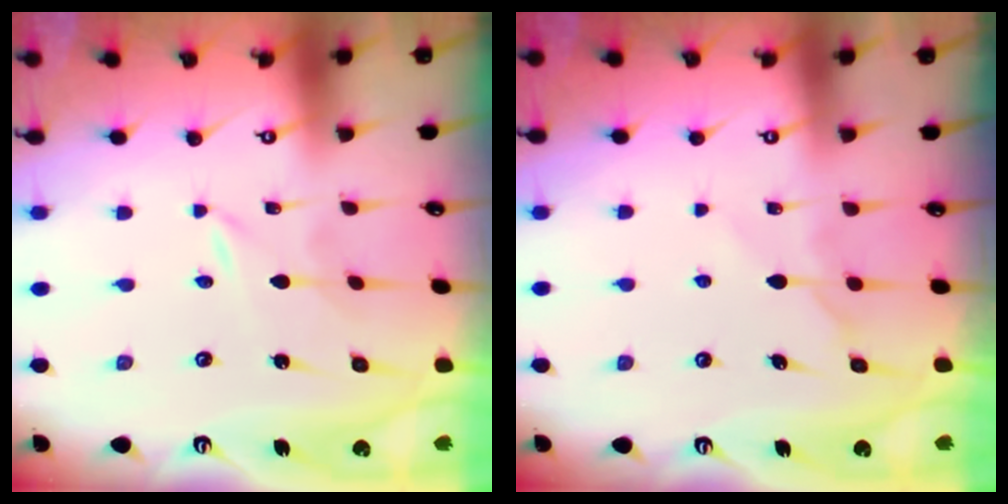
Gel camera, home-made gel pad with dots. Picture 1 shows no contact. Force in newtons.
{"total": 5.2, "press": 5.2, "slide": 0.6}